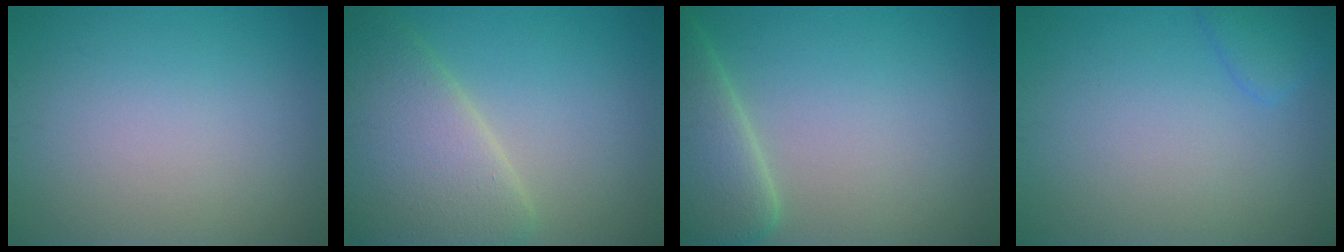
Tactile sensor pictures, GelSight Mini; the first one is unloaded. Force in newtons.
{"total": 7.6, "press": 7.6, "slide": 0.4}
{"total": 5.6, "press": 5.6, "slide": 0.5}
{"total": 1.9, "press": 1.9, "slide": 0.1}